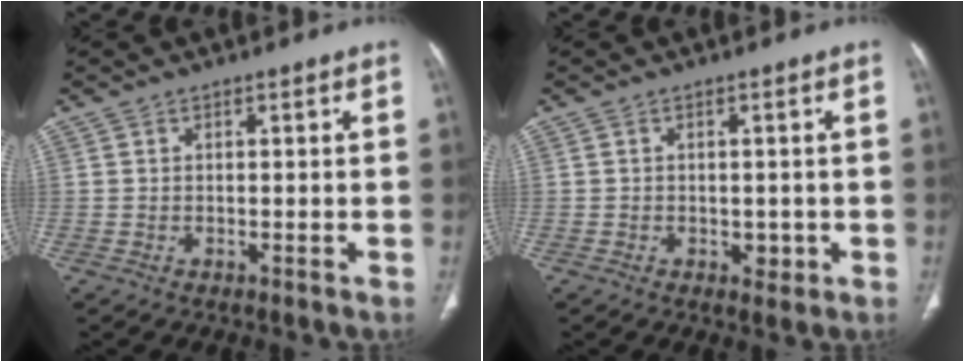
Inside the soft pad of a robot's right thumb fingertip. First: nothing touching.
{"total": 2.1, "force": [-0.5, 1.6, 1.3], "torque": [-0.007, 0.000, -0.002]}